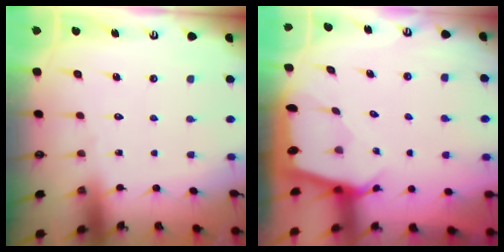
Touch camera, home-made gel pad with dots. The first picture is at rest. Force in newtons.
{"total": 2.1, "press": 2.1, "slide": 0.1}